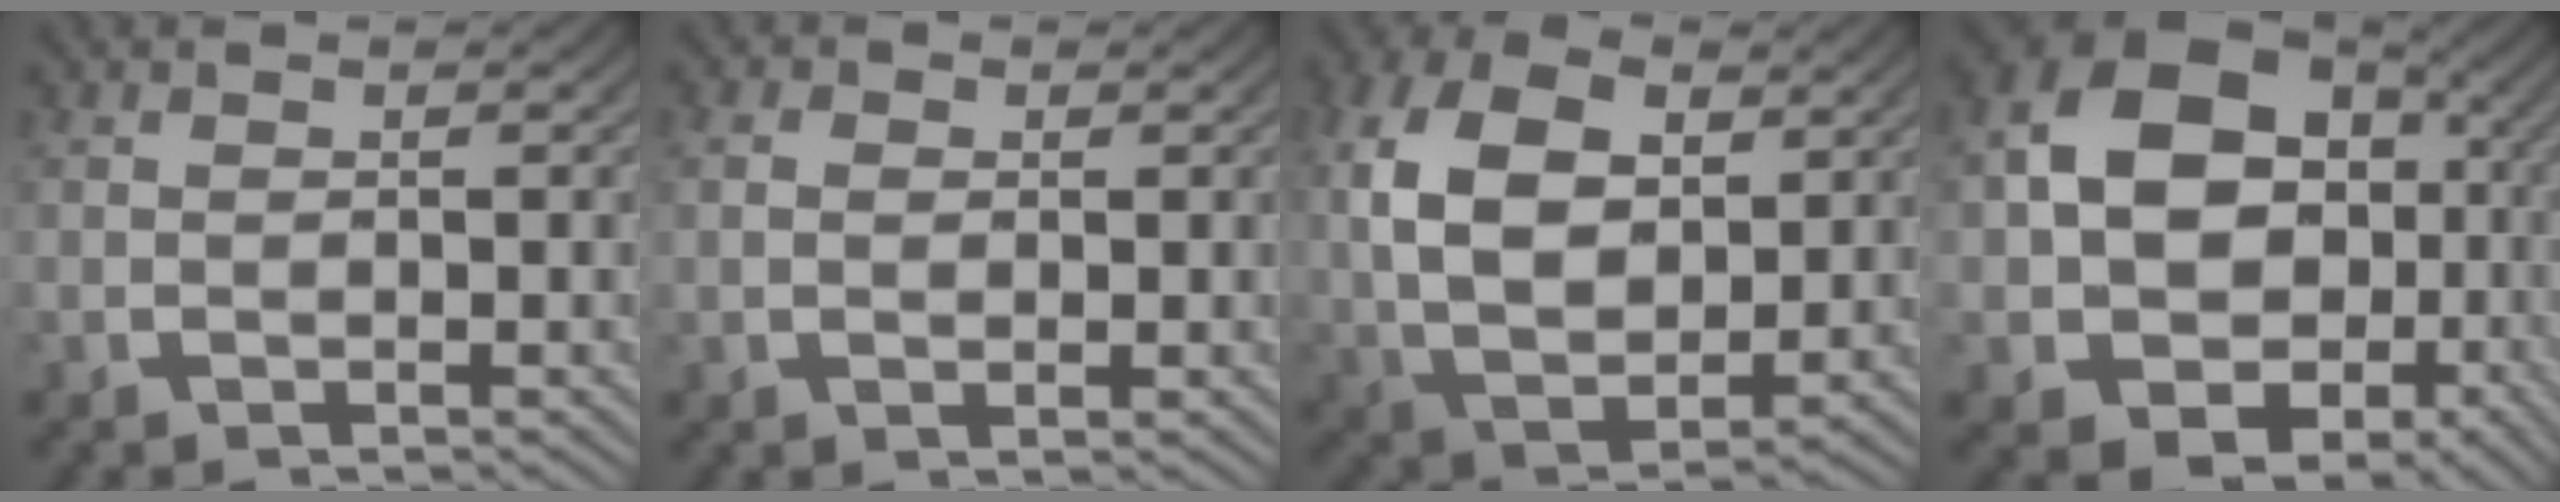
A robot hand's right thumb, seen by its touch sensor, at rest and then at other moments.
{"total": 1.2, "force": [0.3, 0.8, 0.8], "torque": [-0.009, -0.004, 0.008]}
{"total": 12.4, "force": [0.7, 8.9, 8.6], "torque": [-0.211, -0.040, 0.027]}
{"total": 14.2, "force": [-3.0, 10.6, 8.9], "torque": [-0.197, -0.078, -0.018]}